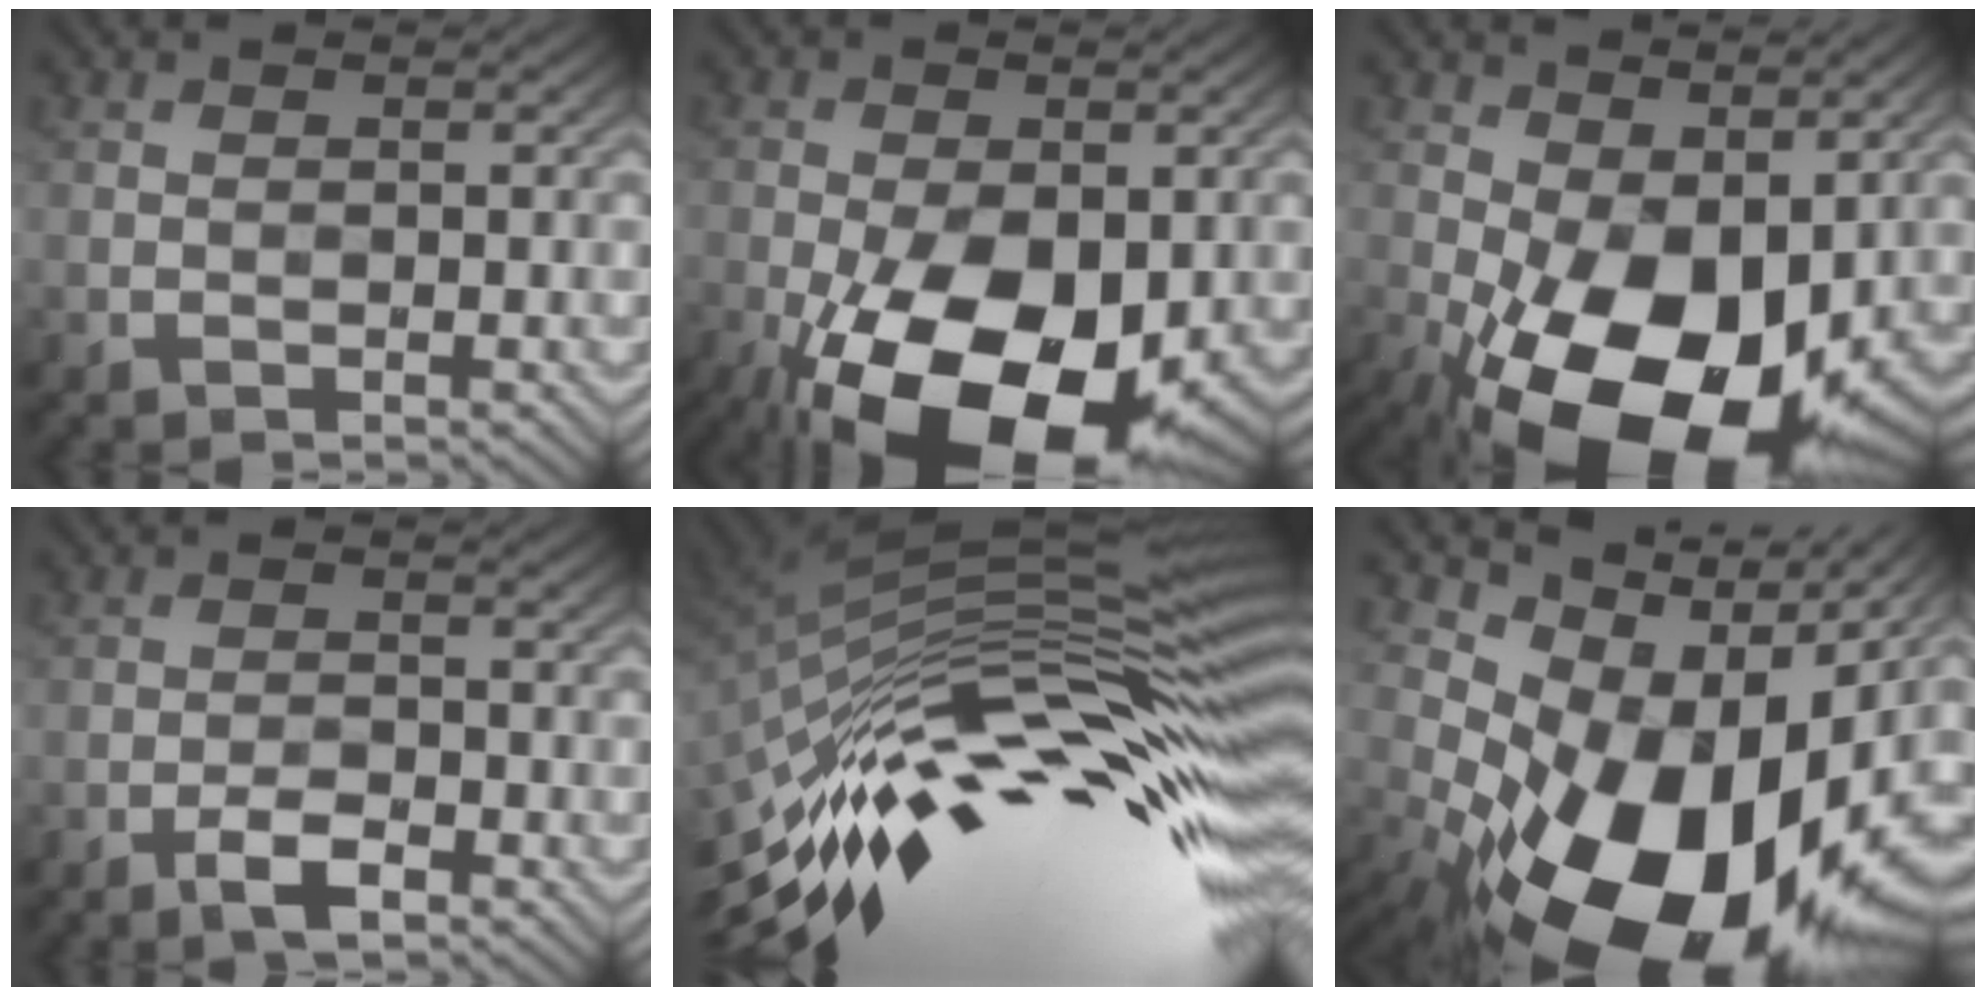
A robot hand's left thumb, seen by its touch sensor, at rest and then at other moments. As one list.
[{"total": 18.6, "force": [-7.3, 9.1, 14.5], "torque": [-0.255, -0.032, -0.105]}, {"total": 18.2, "force": [-4.3, 10.1, 14.6], "torque": [-0.263, -0.030, -0.058]}, {"total": 3.4, "force": [-2.1, 1.1, 2.3], "torque": [-0.044, 0.002, -0.044]}, {"total": 17.9, "force": [-5.6, 4.1, 16.5], "torque": [-0.304, 0.020, -0.126]}, {"total": 19.5, "force": [-2.4, 12.1, 15.2], "torque": [-0.251, -0.028, -0.035]}]